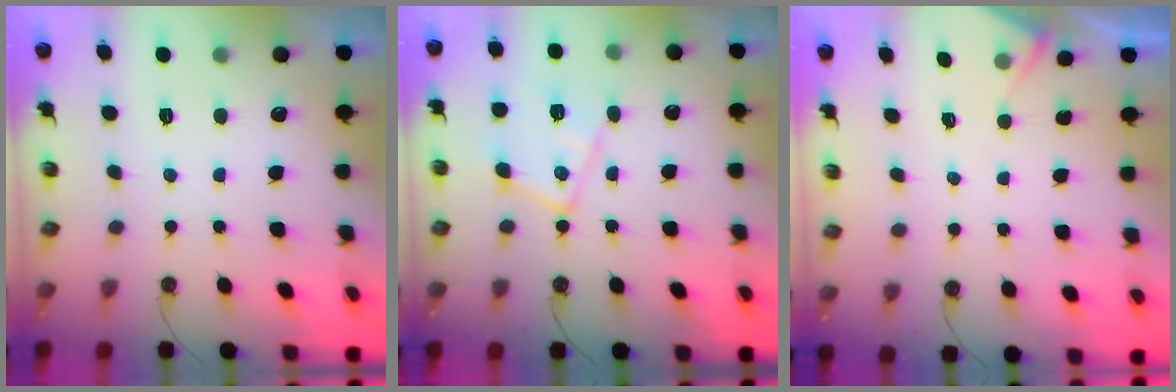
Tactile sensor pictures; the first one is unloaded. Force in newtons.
{"total": 14.0, "press": 13.9, "slide": 1.1}
{"total": 5.1, "press": 5.1, "slide": 0.5}